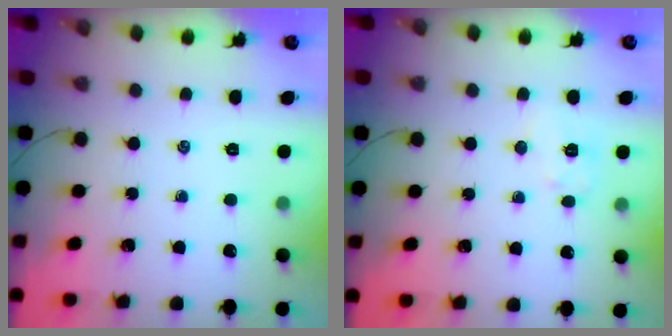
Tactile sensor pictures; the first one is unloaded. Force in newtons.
{"total": 5.4, "press": 5.4, "slide": 0.6}